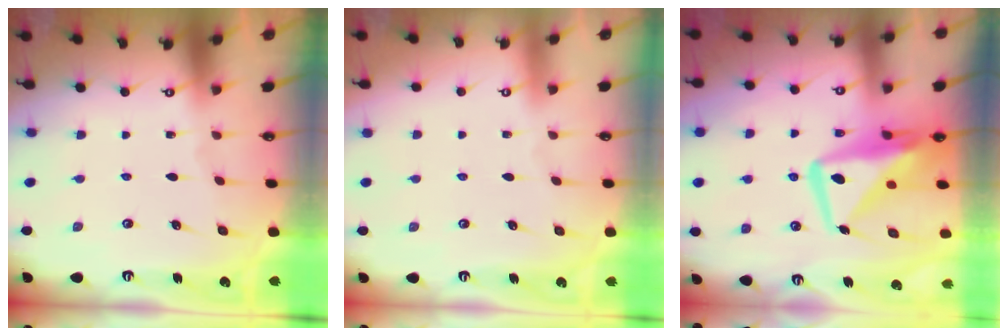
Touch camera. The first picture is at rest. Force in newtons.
{"total": 3.9, "press": 3.9, "slide": 0.1}
{"total": 13.6, "press": 13.5, "slide": 1.4}